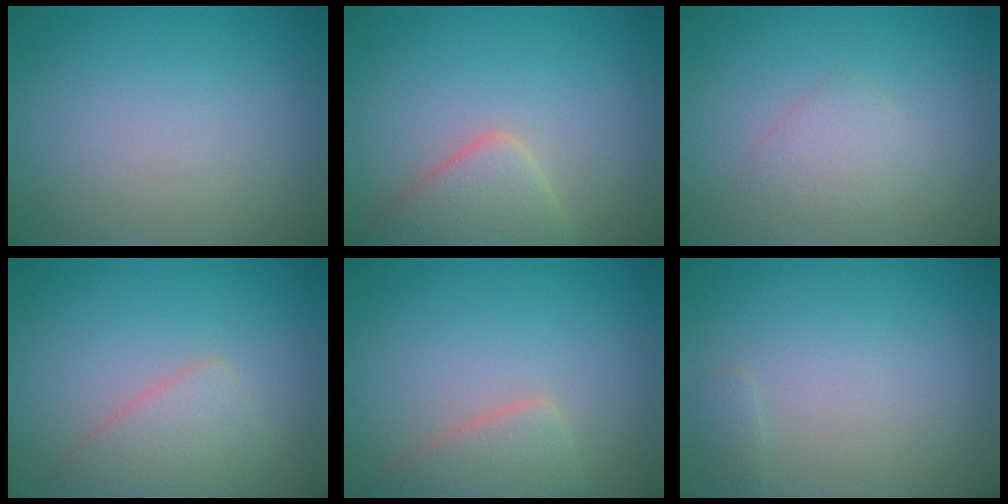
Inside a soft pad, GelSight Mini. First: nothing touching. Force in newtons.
{"total": 3.9, "press": 3.9, "slide": 0.1}
{"total": 1.8, "press": 1.8, "slide": 0.0}
{"total": 2.8, "press": 2.8, "slide": 0.2}
{"total": 2.8, "press": 2.8, "slide": 0.3}
{"total": 0.7, "press": 0.7, "slide": 0.0}